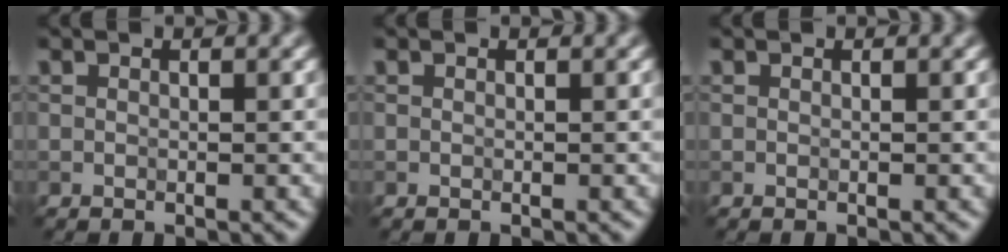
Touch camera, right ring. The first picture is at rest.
{"total": 0.0}
{"total": 0.0}